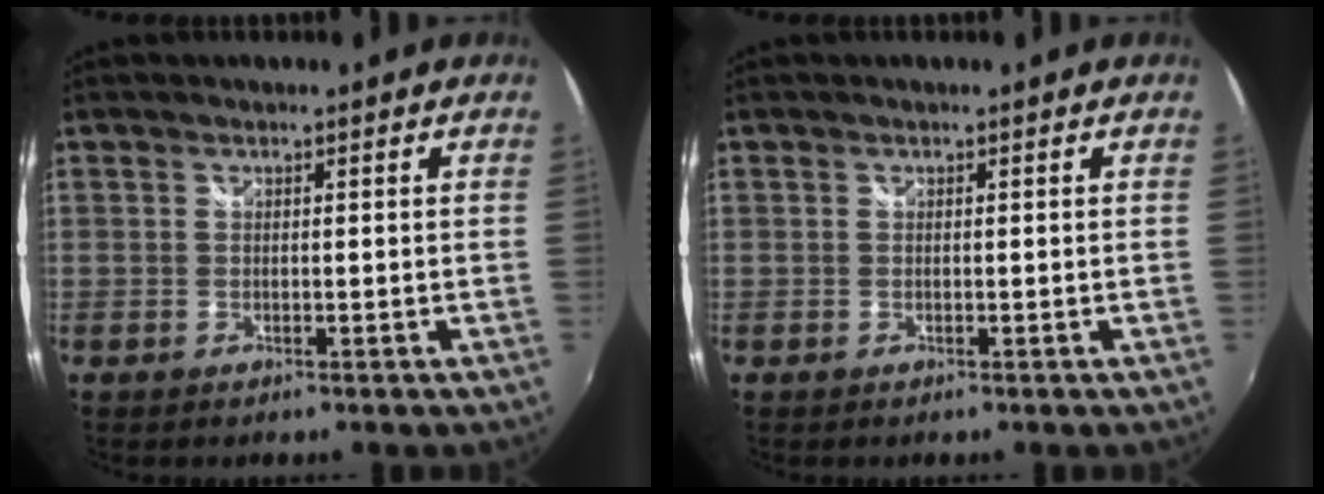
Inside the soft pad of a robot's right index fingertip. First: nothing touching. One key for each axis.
{"total": 0.0}